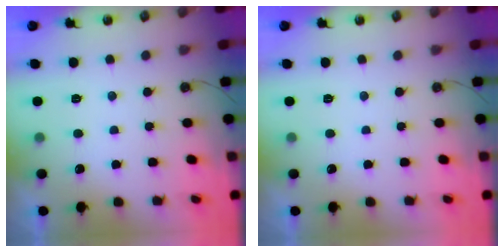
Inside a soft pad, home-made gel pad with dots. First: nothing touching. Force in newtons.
{"total": 0.0}